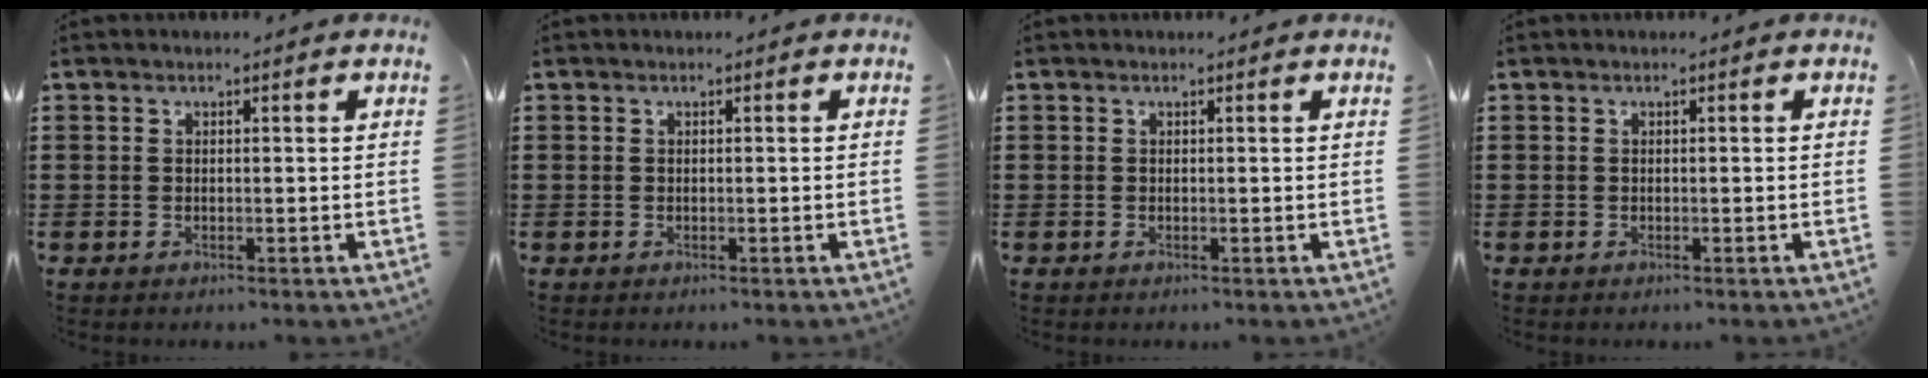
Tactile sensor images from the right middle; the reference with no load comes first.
{"total": 0.0}
{"total": 0.0}
{"total": 0.0}